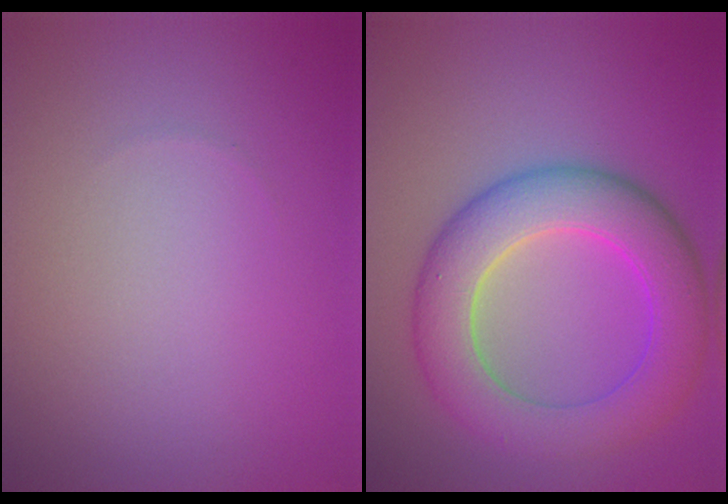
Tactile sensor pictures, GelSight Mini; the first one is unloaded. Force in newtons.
{"total": 7.7, "press": 7.7, "slide": 0.0}